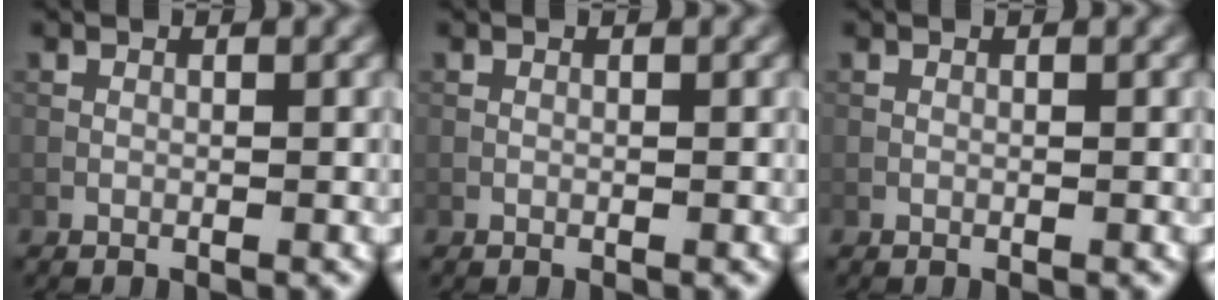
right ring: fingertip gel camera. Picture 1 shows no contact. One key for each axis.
{"total": 0.0}
{"total": 0.0}